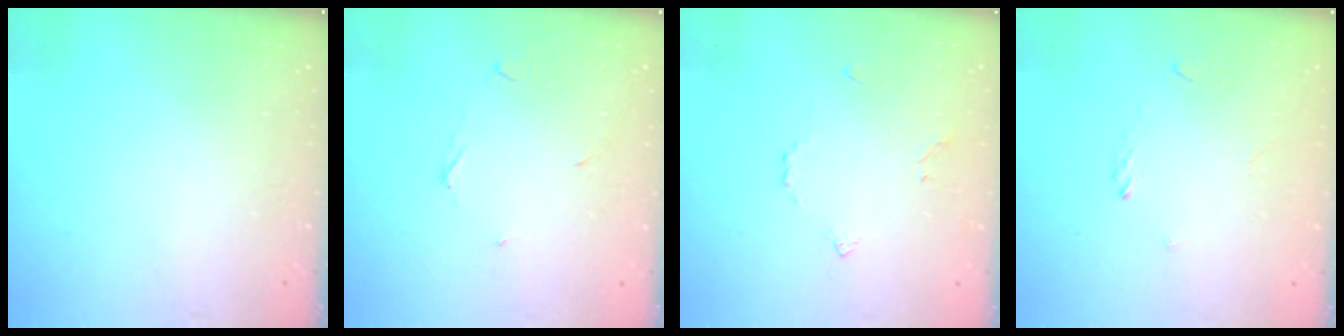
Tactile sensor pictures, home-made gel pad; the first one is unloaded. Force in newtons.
{"total": 2.8, "press": 2.8, "slide": 0.2}
{"total": 3.8, "press": 3.7, "slide": 0.7}
{"total": 1.1, "press": 0.9, "slide": 0.5}